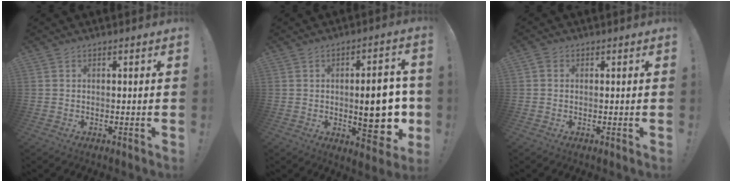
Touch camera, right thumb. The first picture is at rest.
{"total": 16.0, "force": [-1.2, 6.0, 14.8], "torque": [-0.176, -0.002, -0.013]}
{"total": 0.9, "force": [0.1, 0.7, 0.5], "torque": [-0.003, 0.001, 0.001]}